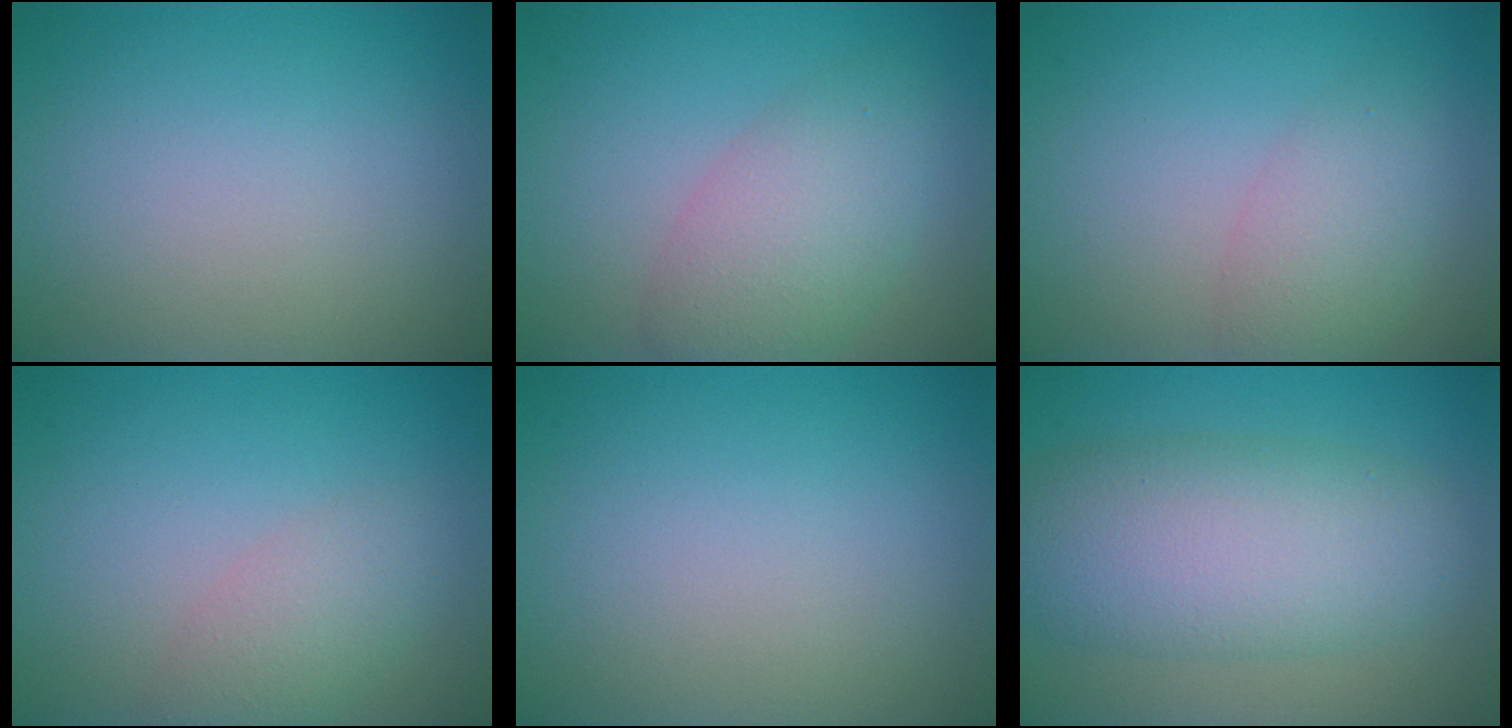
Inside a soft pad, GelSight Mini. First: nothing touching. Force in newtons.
{"total": 5.2, "press": 5.2, "slide": 0.3}
{"total": 3.0, "press": 3.0, "slide": 0.1}
{"total": 2.8, "press": 2.8, "slide": 0.1}
{"total": 0.0}
{"total": 8.3, "press": 8.3, "slide": 0.4}